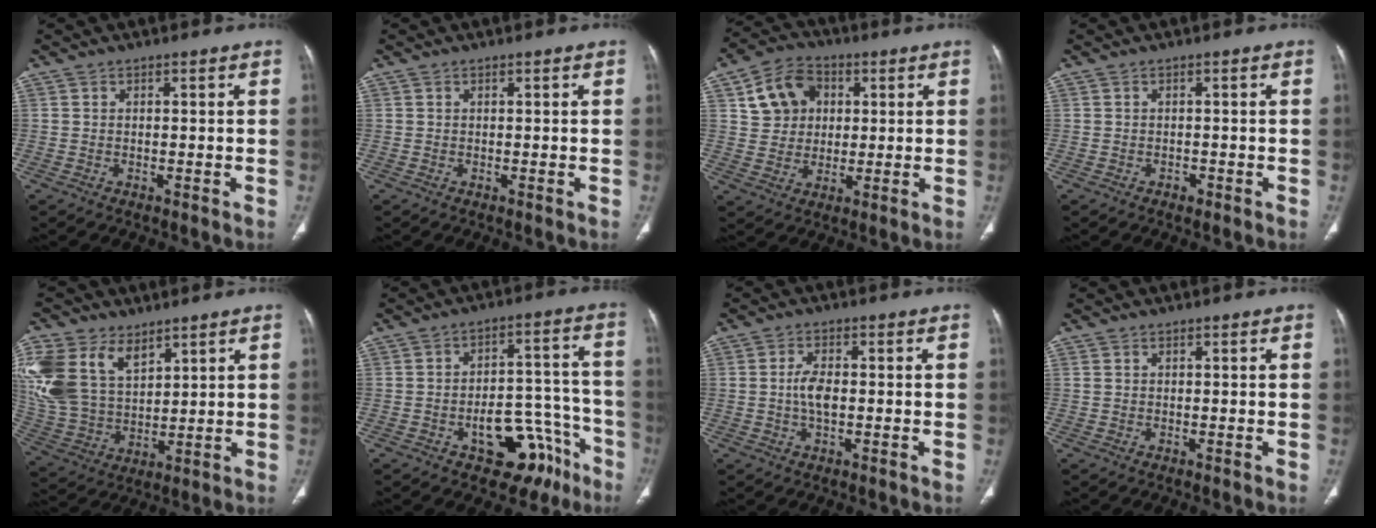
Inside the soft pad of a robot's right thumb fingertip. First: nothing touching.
{"total": 0.0}
{"total": 10.6, "force": [3.1, 8.9, 5.0], "torque": [-0.059, 0.004, 0.051]}
{"total": 1.0, "force": [-0.6, 0.7, 0.3], "torque": [-0.002, 0.002, -0.009]}
{"total": 18.7, "force": [9.0, 11.9, 11.2], "torque": [-0.246, -0.015, 0.185]}
{"total": 15.7, "force": [-8.6, 8.9, 9.7], "torque": [-0.074, 0.083, -0.111]}
{"total": 4.1, "force": [-0.2, 2.0, 3.6], "torque": [-0.073, 0.005, -0.007]}
{"total": 0.5, "force": [0.3, 0.3, 0.3], "torque": [-0.007, 0.006, 0.006]}